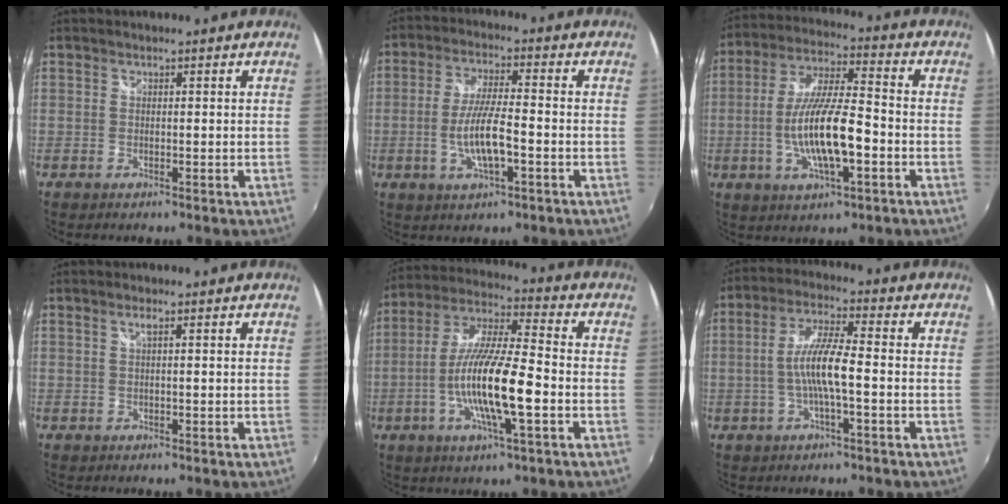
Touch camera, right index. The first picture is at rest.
{"total": 8.7, "force": [-2.6, 1.9, 8.1], "torque": [-0.160, -0.005, -0.048]}
{"total": 14.3, "force": [-3.8, 3.6, 13.3], "torque": [-0.263, -0.005, -0.067]}
{"total": 0.9, "force": [0.3, -0.2, 0.8], "torque": [-0.014, 0.003, 0.003]}
{"total": 15.5, "force": [-4.2, 2.3, 14.8], "torque": [-0.287, -0.007, -0.082]}
{"total": 8.1, "force": [-1.9, 0.8, 7.8], "torque": [-0.161, 0.006, -0.035]}